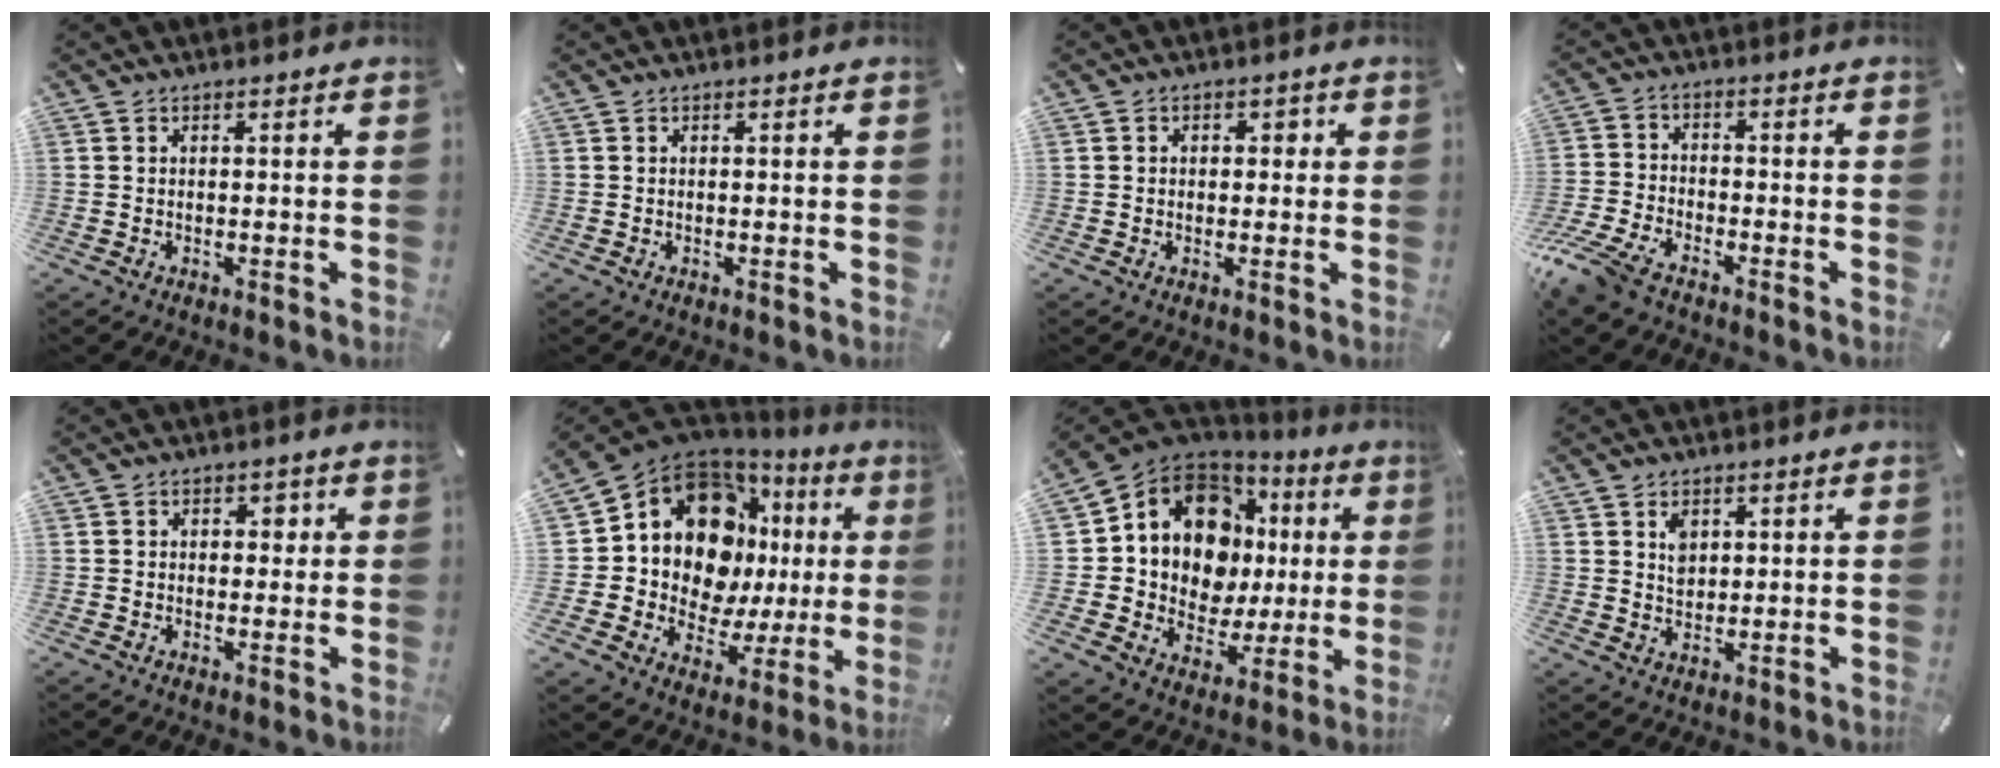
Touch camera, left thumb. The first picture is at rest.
{"total": 0.0}
{"total": 2.0, "force": [-0.3, 1.7, 1.1], "torque": [-0.014, 0.007, -0.012]}
{"total": 7.9, "force": [-6.2, 2.9, 3.9], "torque": [-0.104, 0.013, -0.125]}
{"total": 2.6, "force": [0.2, 2.2, 1.4], "torque": [-0.015, 0.003, -0.006]}
{"total": 17.8, "force": [6.3, 12.5, 11.0], "torque": [-0.193, -0.065, 0.108]}
{"total": 15.0, "force": [5.0, 11.7, 7.9], "torque": [-0.135, -0.050, 0.093]}
{"total": 3.6, "force": [1.4, 2.9, 1.5], "torque": [-0.020, -0.003, 0.024]}